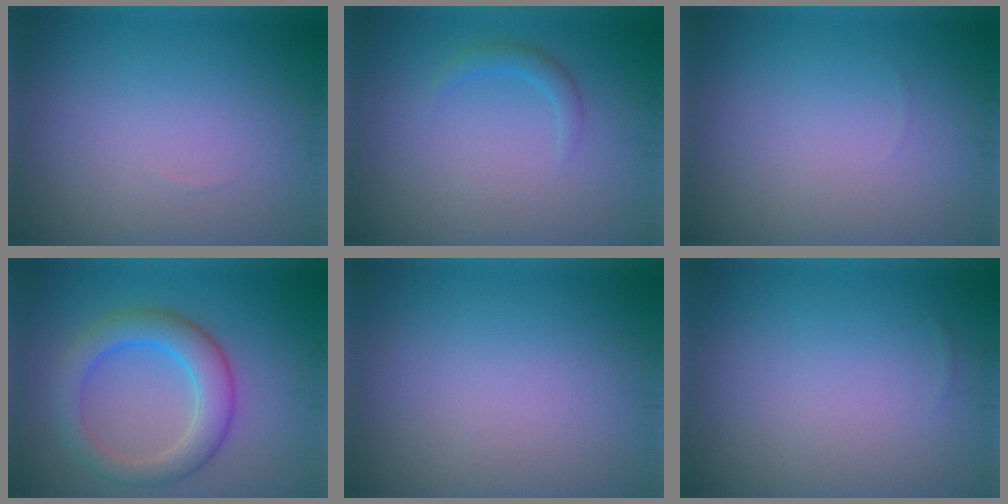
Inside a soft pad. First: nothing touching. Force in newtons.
{"total": 1.3, "press": 1.3, "slide": 0.2}
{"total": 0.0}
{"total": 5.0, "press": 5.0, "slide": 0.1}
{"total": 0.0}
{"total": 0.0}